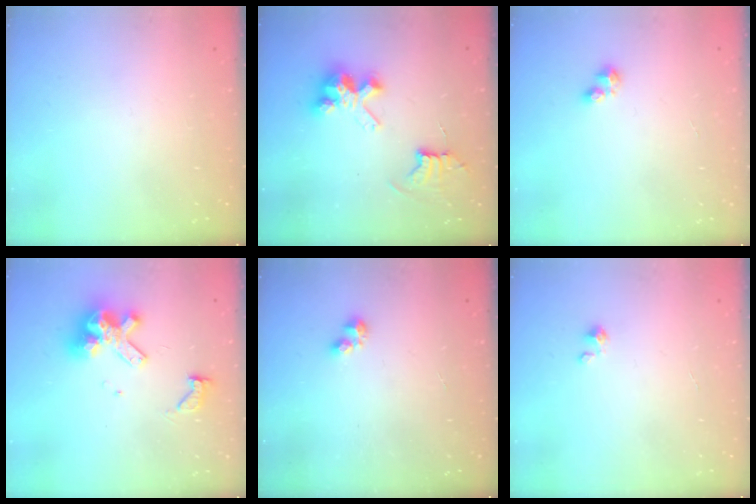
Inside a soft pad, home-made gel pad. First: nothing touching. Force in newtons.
{"total": 8.7, "press": 8.7, "slide": 0.7}
{"total": 2.6, "press": 2.5, "slide": 0.3}
{"total": 12.1, "press": 12.0, "slide": 1.5}
{"total": 2.2, "press": 2.2, "slide": 0.3}
{"total": 0.9, "press": 0.9, "slide": 0.1}